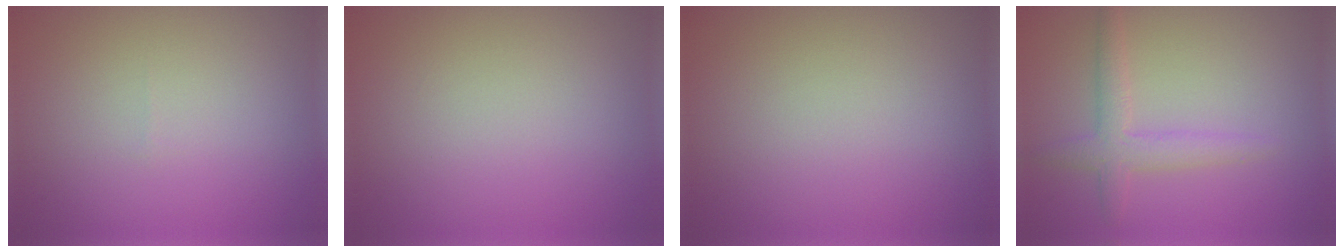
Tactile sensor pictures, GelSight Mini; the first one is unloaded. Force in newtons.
{"total": 0.0}
{"total": 0.0}
{"total": 2.8, "press": 2.8, "slide": 0.1}